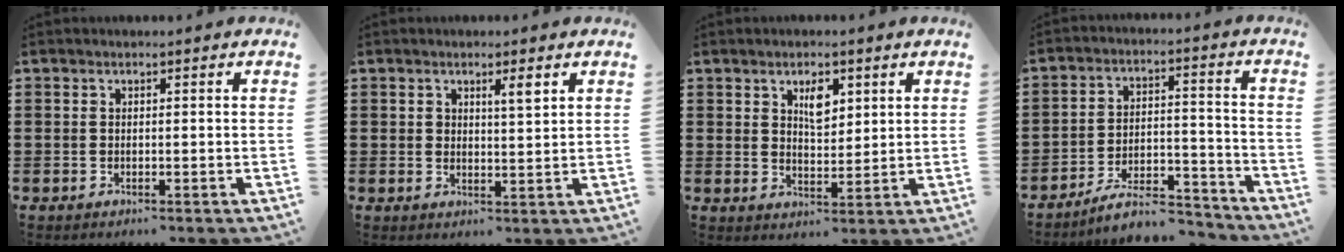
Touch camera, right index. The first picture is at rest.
{"total": 2.3, "force": [1.2, 0.7, 1.8], "torque": [-0.028, 0.000, 0.018]}
{"total": 4.1, "force": [2.1, 2.1, 2.8], "torque": [-0.047, 0.002, 0.033]}
{"total": 7.8, "force": [-6.8, 1.7, 3.4], "torque": [-0.060, 0.015, -0.128]}